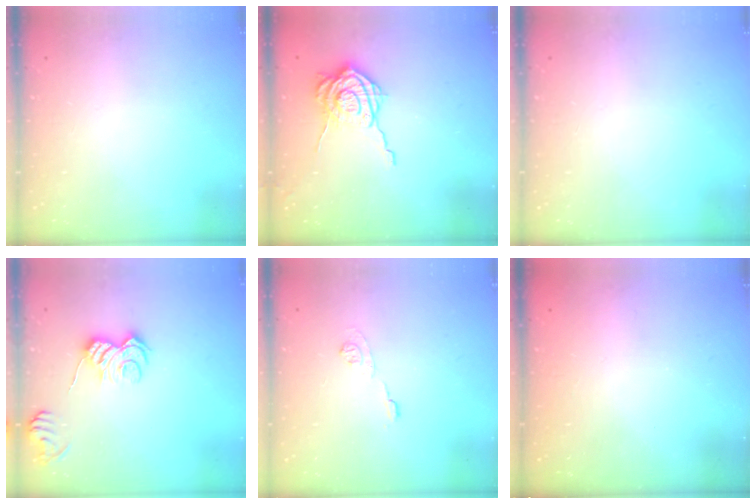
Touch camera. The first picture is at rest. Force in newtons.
{"total": 9.9, "press": 9.9, "slide": 1.0}
{"total": 0.0}
{"total": 8.2, "press": 8.2, "slide": 0.5}
{"total": 5.8, "press": 5.8, "slide": 0.7}
{"total": 2.4, "press": 2.3, "slide": 0.7}